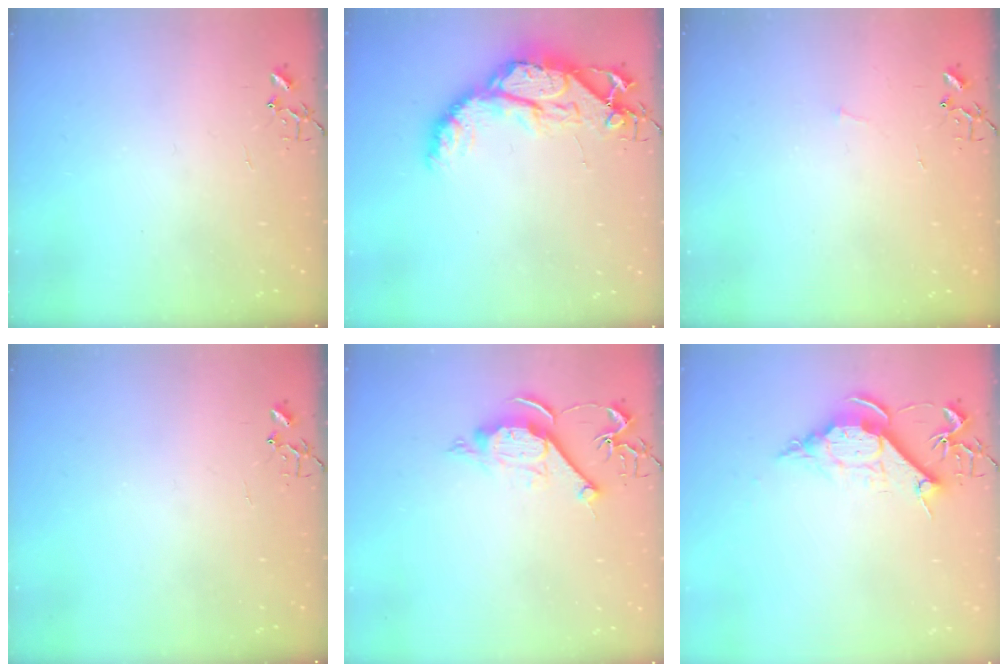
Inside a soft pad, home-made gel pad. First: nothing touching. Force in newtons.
{"total": 15.7, "press": 15.6, "slide": 1.5}
{"total": 2.8, "press": 2.8, "slide": 0.3}
{"total": 0.0}
{"total": 10.3, "press": 10.3, "slide": 0.6}
{"total": 10.6, "press": 10.6, "slide": 0.5}